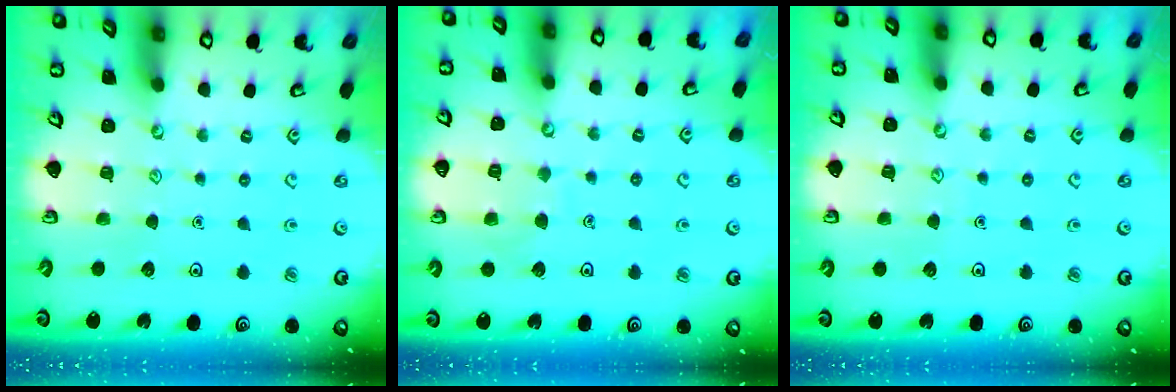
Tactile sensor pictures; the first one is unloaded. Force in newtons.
{"total": 6.0, "press": 6.0, "slide": 0.5}
{"total": 2.6, "press": 2.5, "slide": 0.3}